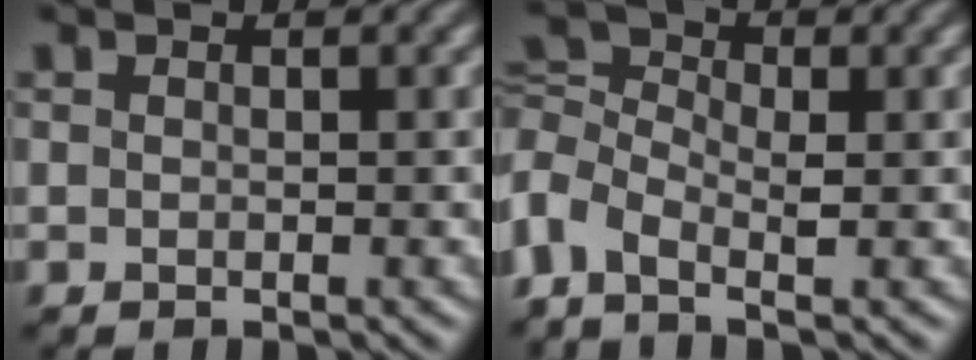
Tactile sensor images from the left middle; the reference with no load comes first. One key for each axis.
{"total": 3.3, "fx": -0.7, "fy": 2.1, "fz": 2.5, "tx": -0.058, "ty": 0.006, "tz": -0.027}